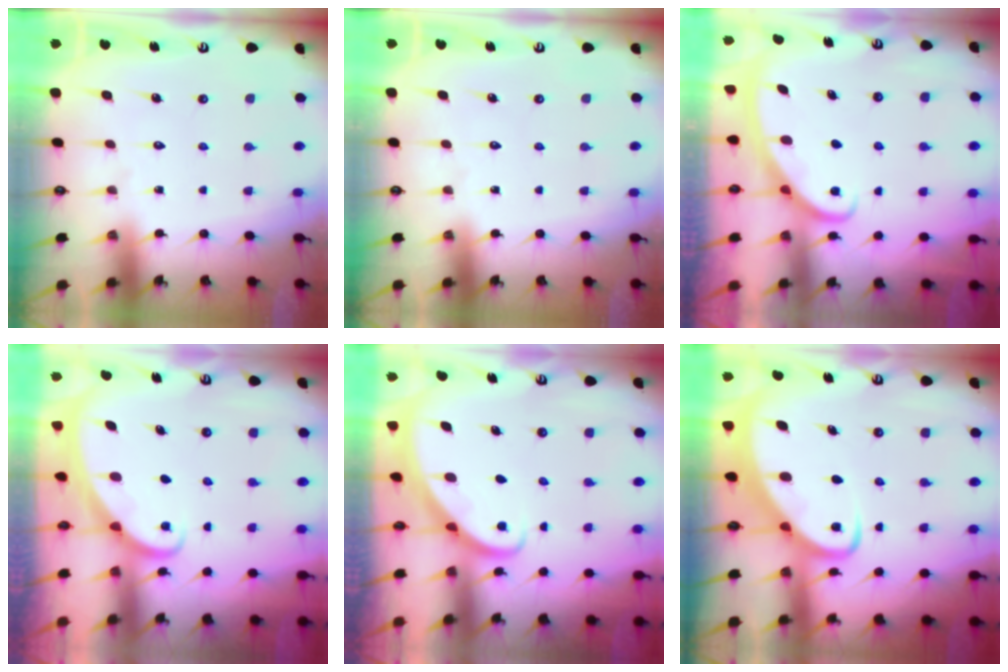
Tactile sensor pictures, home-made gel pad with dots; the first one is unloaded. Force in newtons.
{"total": 0.0}
{"total": 3.0, "press": 2.9, "slide": 0.4}
{"total": 1.6, "press": 1.6, "slide": 0.1}
{"total": 2.7, "press": 2.7, "slide": 0.3}
{"total": 5.3, "press": 5.2, "slide": 0.7}